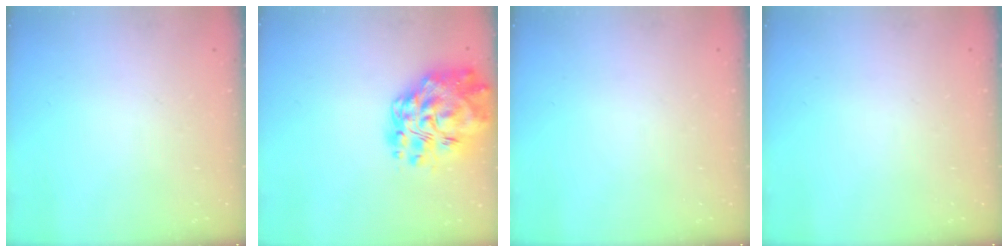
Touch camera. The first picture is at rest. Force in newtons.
{"total": 22.0, "press": 21.0, "slide": 6.5}
{"total": 0.0}
{"total": 0.0}